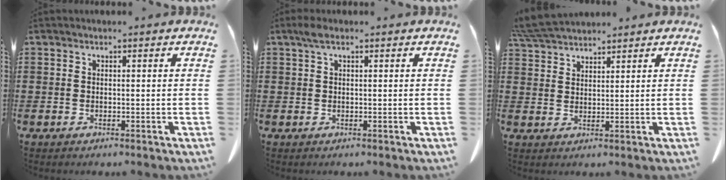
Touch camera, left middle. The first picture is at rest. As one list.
[{"total": 1.7, "force": [0.8, 0.5, 1.4], "torque": [-0.031, 0.003, 0.014]}, {"total": 5.5, "force": [5.2, 0.7, 1.7], "torque": [-0.050, -0.012, 0.099]}]